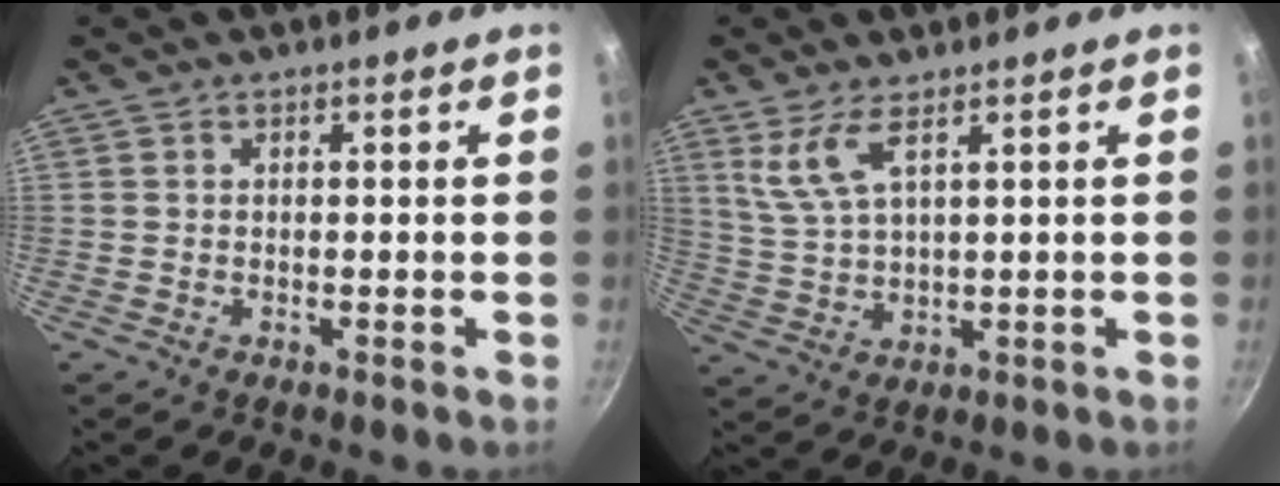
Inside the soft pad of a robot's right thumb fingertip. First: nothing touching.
{"total": 6.3, "force": [3.4, 1.8, 5.0], "torque": [-0.112, -0.015, 0.084]}